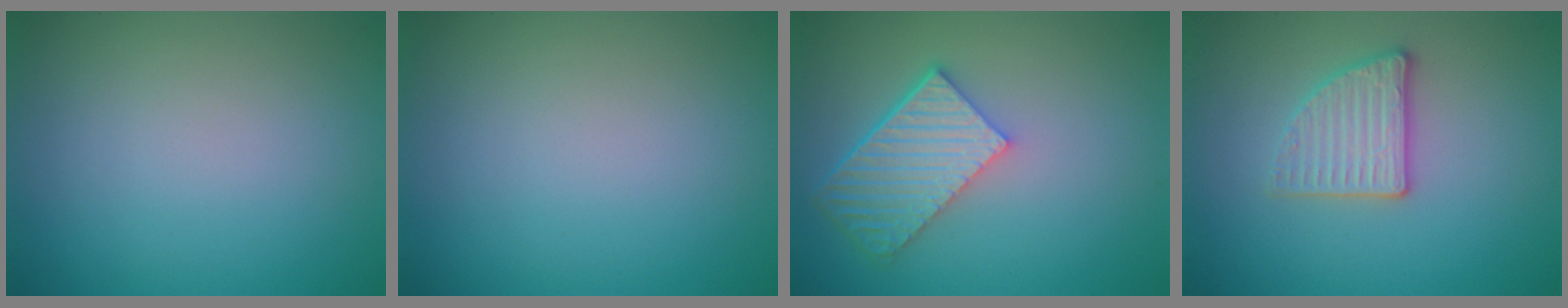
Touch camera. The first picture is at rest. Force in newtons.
{"total": 0.0}
{"total": 5.5, "press": 4.2, "slide": 3.7}
{"total": 2.9, "press": 2.7, "slide": 1.1}